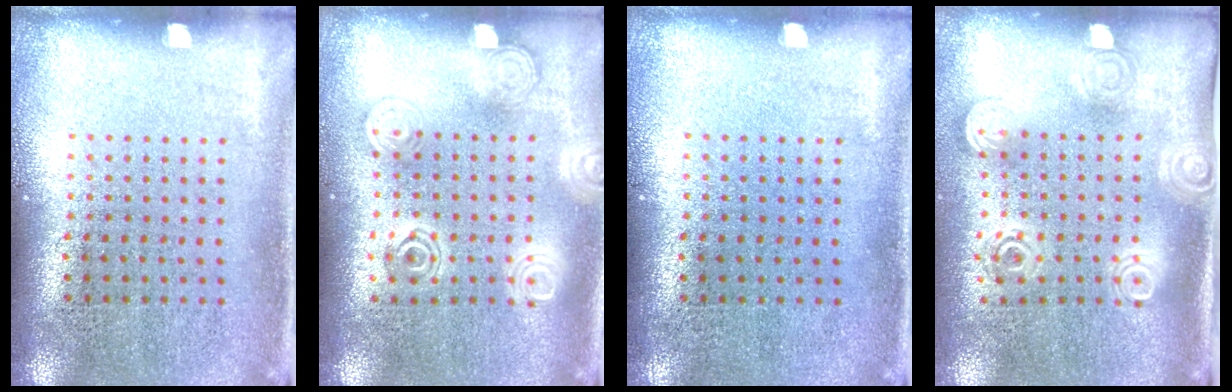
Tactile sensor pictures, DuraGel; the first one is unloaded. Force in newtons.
{"total": 1.3, "press": 1.3, "slide": 0.1}
{"total": 0.0}
{"total": 1.7, "press": 1.3, "slide": 1.1}